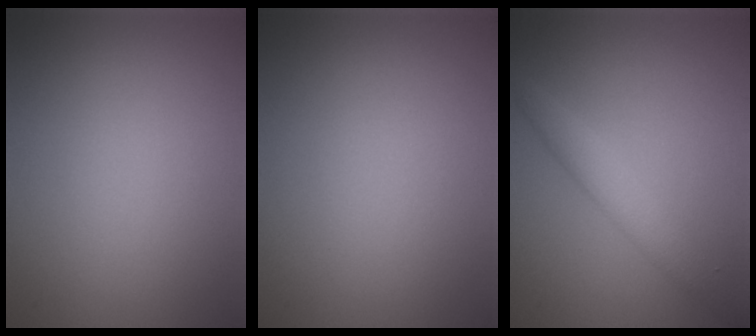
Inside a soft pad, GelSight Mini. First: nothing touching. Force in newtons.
{"total": 0.0}
{"total": 2.8, "press": 2.8, "slide": 0.0}